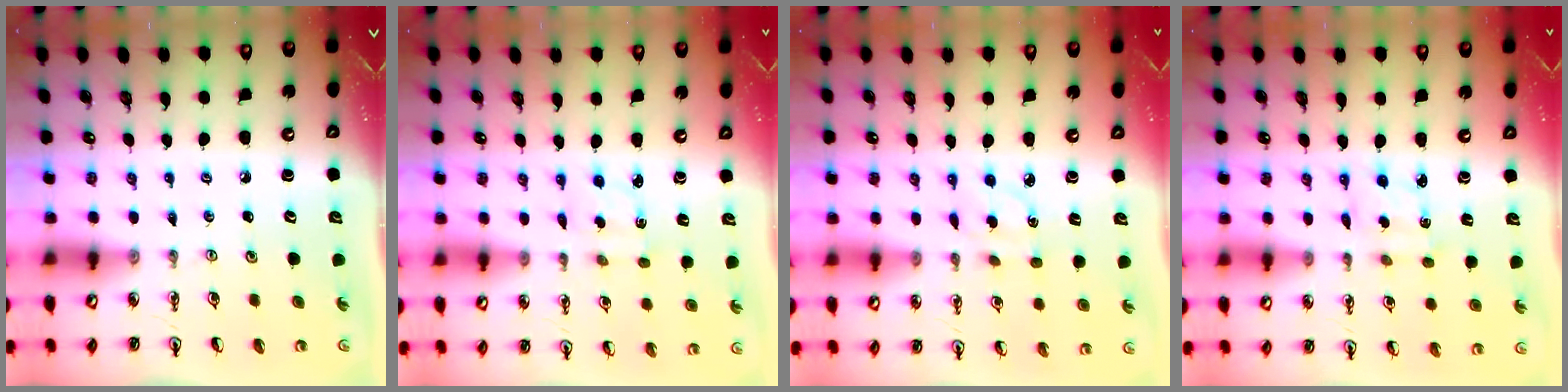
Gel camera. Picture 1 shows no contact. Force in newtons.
{"total": 2.1, "press": 2.0, "slide": 0.6}
{"total": 3.4, "press": 3.3, "slide": 0.7}
{"total": 2.4, "press": 2.3, "slide": 0.6}